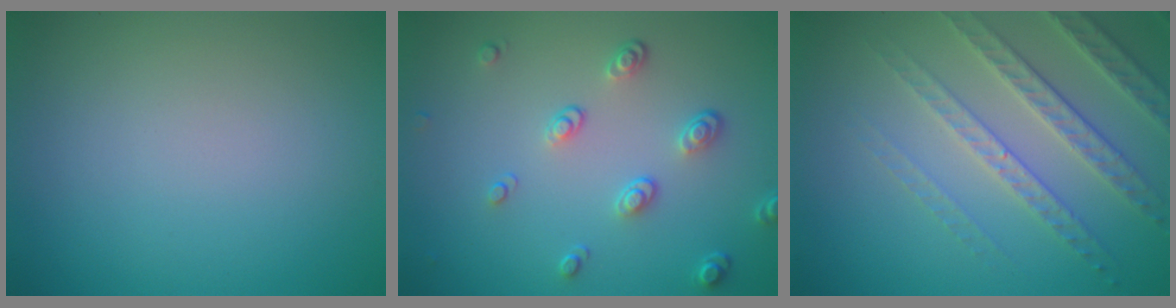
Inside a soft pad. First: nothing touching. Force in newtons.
{"total": 2.6, "press": 1.7, "slide": 2.0}
{"total": 3.9, "press": 3.9, "slide": 0.3}